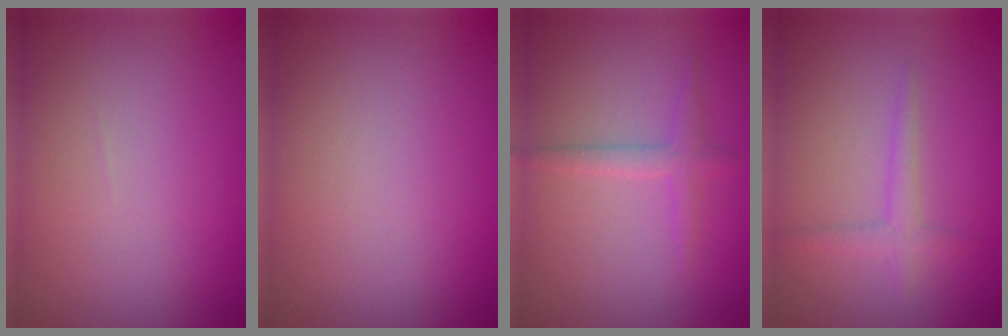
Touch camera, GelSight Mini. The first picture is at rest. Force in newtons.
{"total": 0.0}
{"total": 1.8, "press": 1.8, "slide": 0.1}
{"total": 1.7, "press": 1.7, "slide": 0.1}